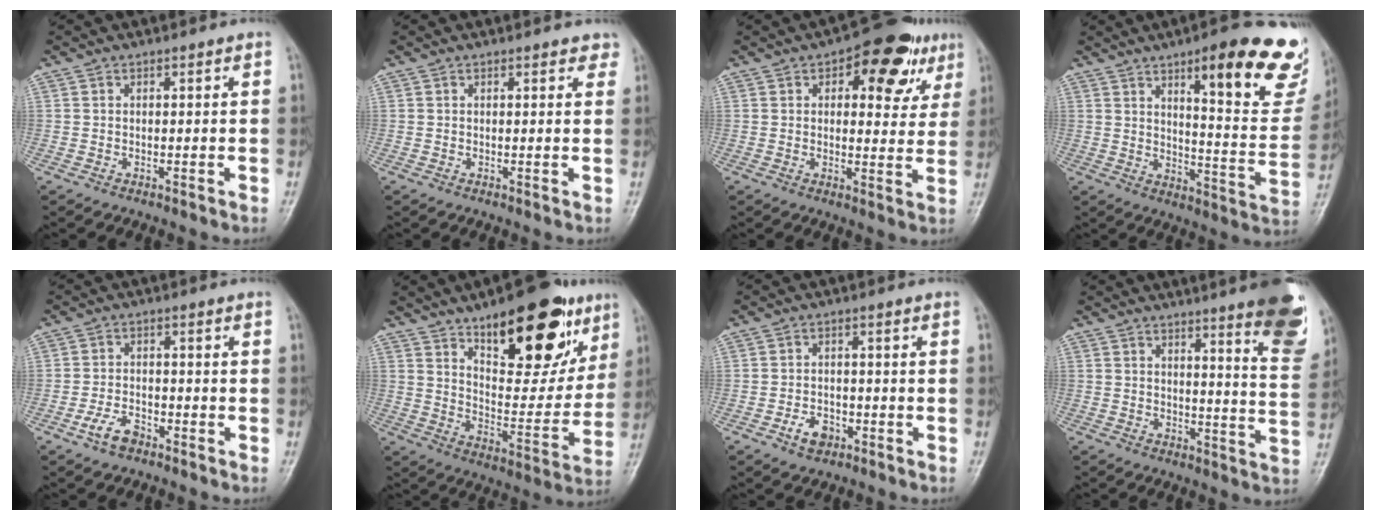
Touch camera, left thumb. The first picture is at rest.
{"total": 2.0, "force": [1.5, 1.1, 0.9], "torque": [0.013, -0.002, 0.009]}
{"total": 13.4, "force": [6.1, 6.8, 9.8], "torque": [-0.074, -0.007, 0.074]}
{"total": 23.6, "force": [14.0, 6.1, 18.0], "torque": [-0.190, -0.071, 0.187]}
{"total": 4.5, "force": [-2.8, 2.4, 2.6], "torque": [-0.048, 0.019, -0.052]}
{"total": 23.5, "force": [13.3, 9.8, 16.8], "torque": [-0.188, -0.055, 0.207]}
{"total": 4.3, "force": [-2.1, 3.0, 2.3], "torque": [-0.027, 0.015, -0.035]}
{"total": 14.3, "force": [9.1, 2.1, 10.8], "torque": [-0.108, -0.058, 0.104]}